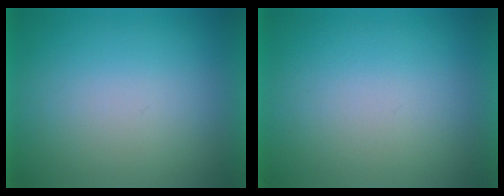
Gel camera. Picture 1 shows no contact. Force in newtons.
{"total": 0.0}